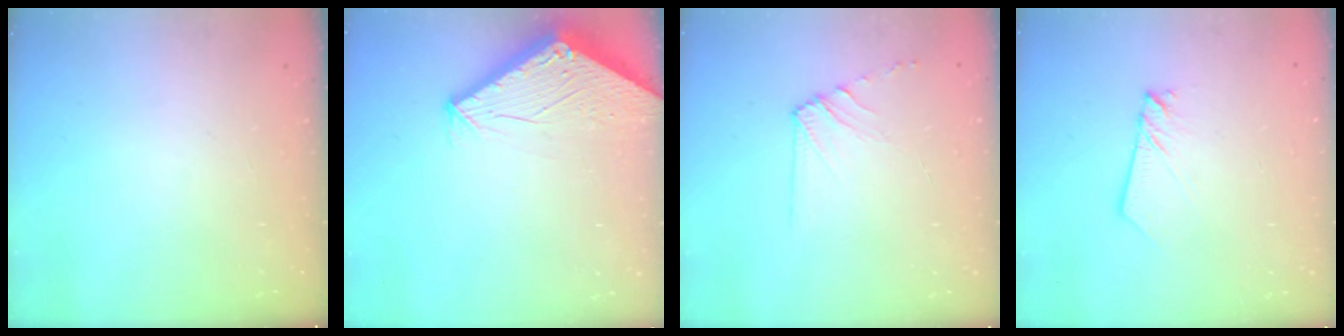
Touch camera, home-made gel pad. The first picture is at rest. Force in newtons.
{"total": 2.8, "press": 2.8, "slide": 0.1}
{"total": 6.8, "press": 6.7, "slide": 0.8}
{"total": 2.7, "press": 2.6, "slide": 0.3}